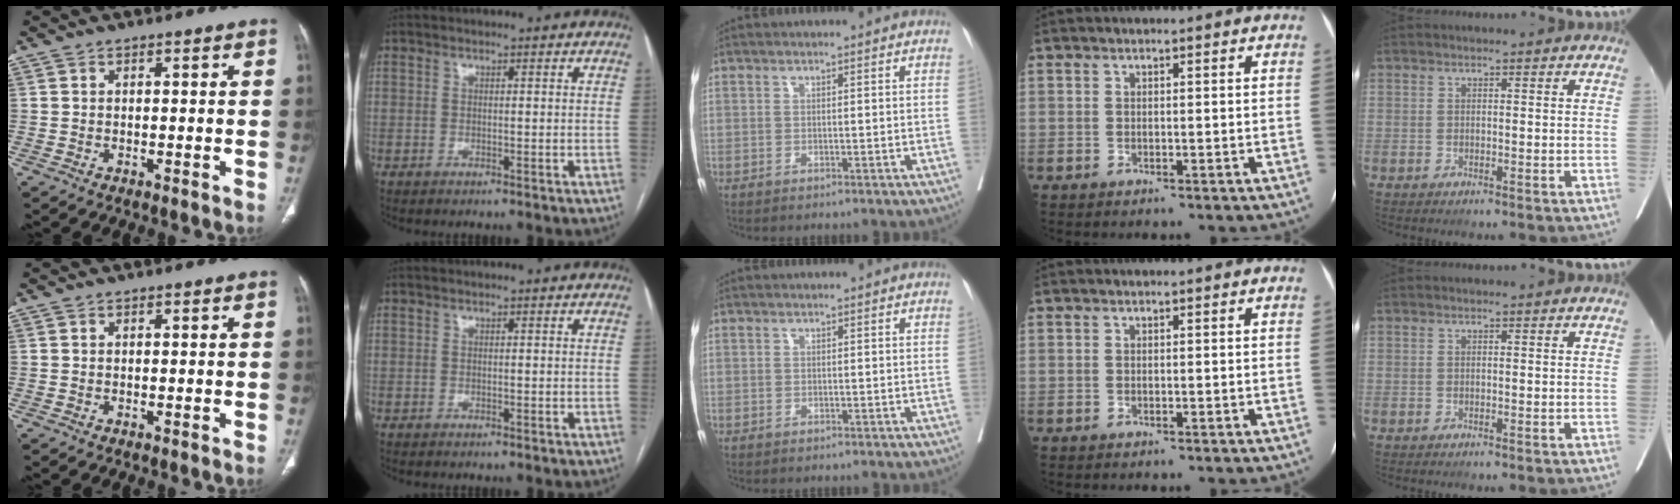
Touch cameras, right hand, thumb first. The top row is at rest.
{}